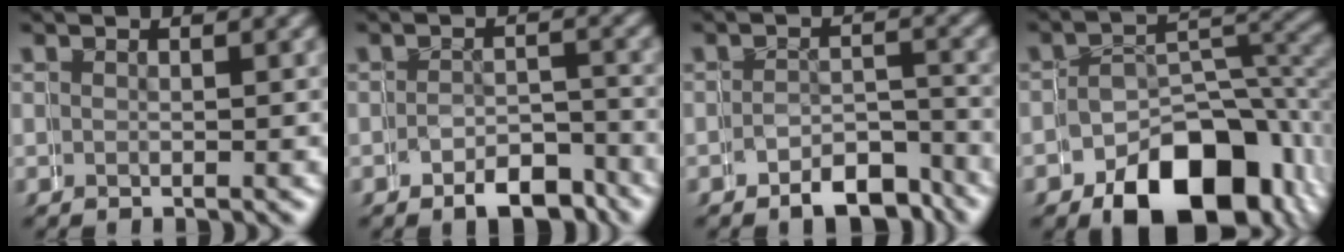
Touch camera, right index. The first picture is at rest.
{"total": 4.4, "force": [-3.8, 2.1, 0.9], "torque": [0.000, -0.006, -0.064]}
{"total": 5.0, "force": [-4.7, 1.8, 0.4], "torque": [0.010, -0.006, -0.075]}
{"total": 8.1, "force": [-4.9, 4.4, 4.7], "torque": [-0.050, -0.015, -0.074]}